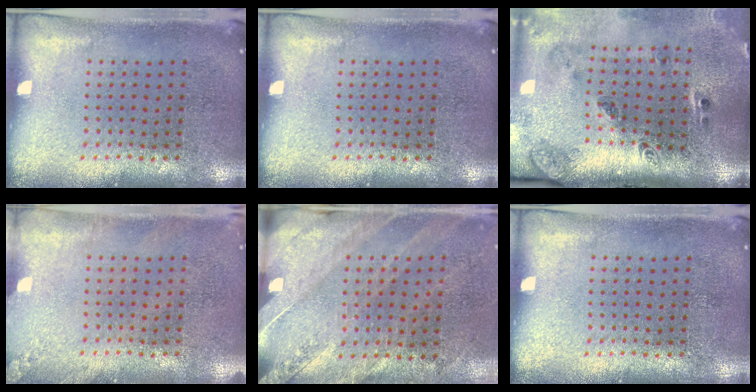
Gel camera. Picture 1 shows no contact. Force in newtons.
{"total": 0.0}
{"total": 3.4, "press": 2.0, "slide": 2.7}
{"total": 1.2, "press": 1.2, "slide": 0.1}
{"total": 2.4, "press": 2.0, "slide": 1.3}
{"total": 0.0}